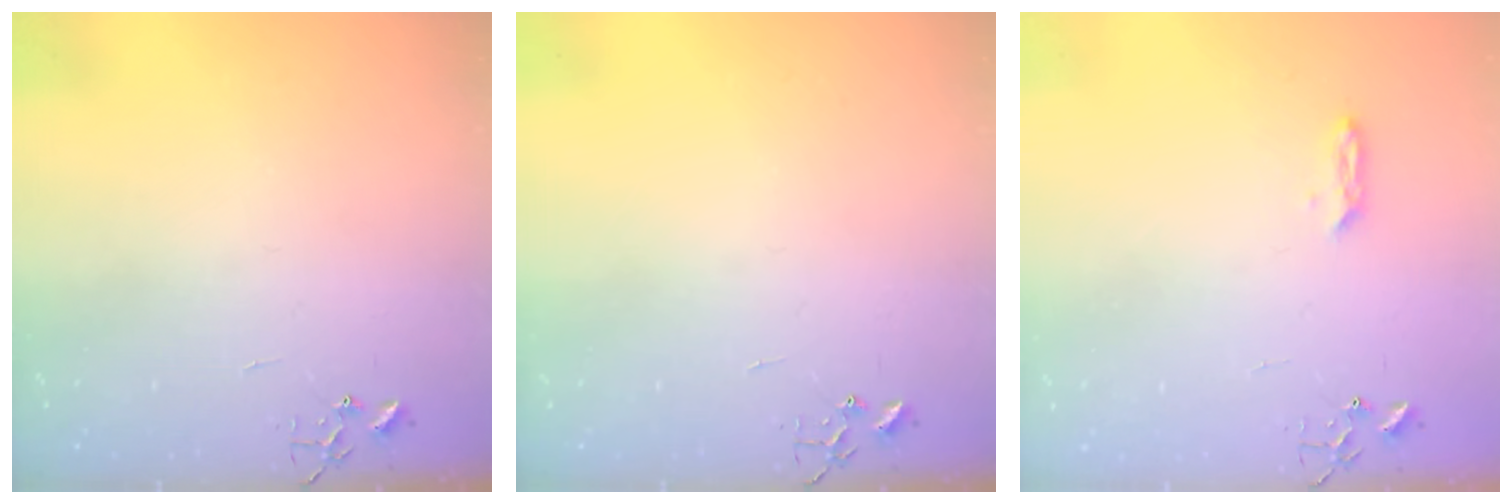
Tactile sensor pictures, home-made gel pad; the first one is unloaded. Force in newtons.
{"total": 0.0}
{"total": 4.1, "press": 4.0, "slide": 0.6}